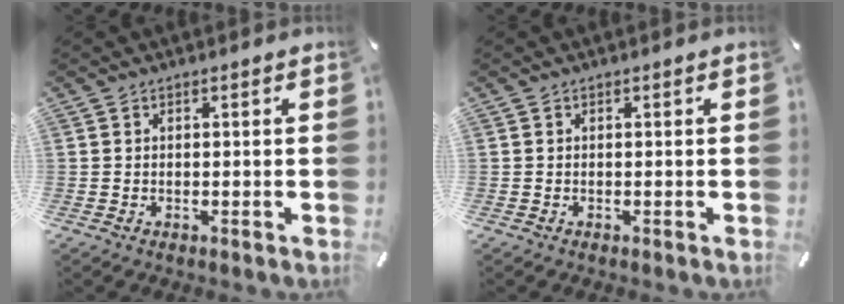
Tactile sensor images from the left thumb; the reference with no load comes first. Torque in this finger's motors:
{"motor_torque": [0.00, 0.00, 0.00, 0.01, 0.00]}